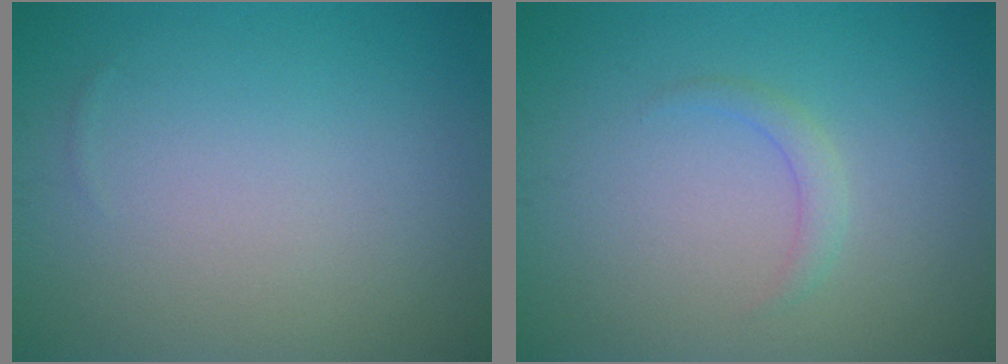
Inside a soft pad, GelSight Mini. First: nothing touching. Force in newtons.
{"total": 1.2, "press": 1.2, "slide": 0.1}